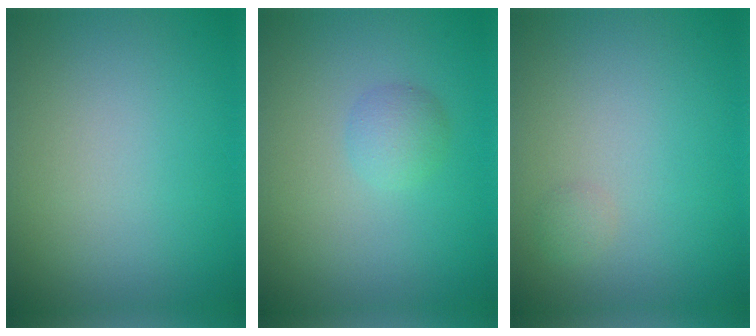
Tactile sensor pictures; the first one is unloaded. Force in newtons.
{"total": 1.6, "press": 1.6, "slide": 0.0}
{"total": 0.7, "press": 0.7, "slide": 0.0}